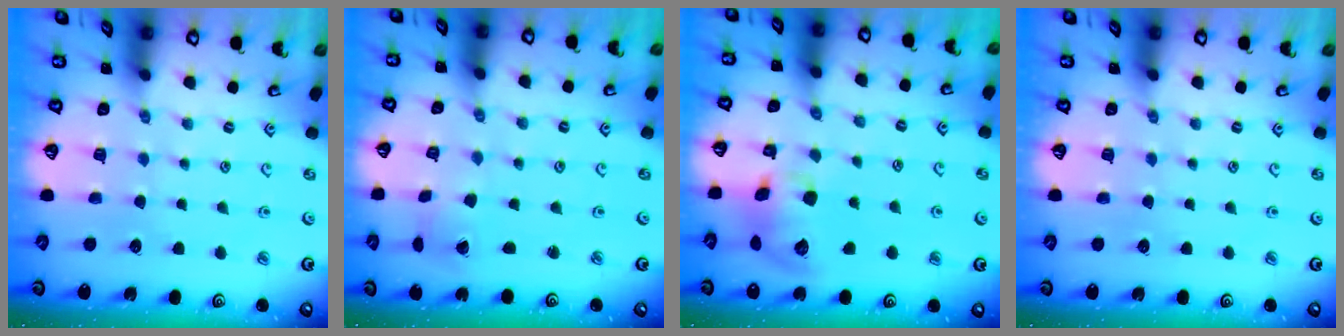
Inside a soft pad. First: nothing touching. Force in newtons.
{"total": 2.2, "press": 2.2, "slide": 0.3}
{"total": 11.1, "press": 10.9, "slide": 1.9}
{"total": 0.0}